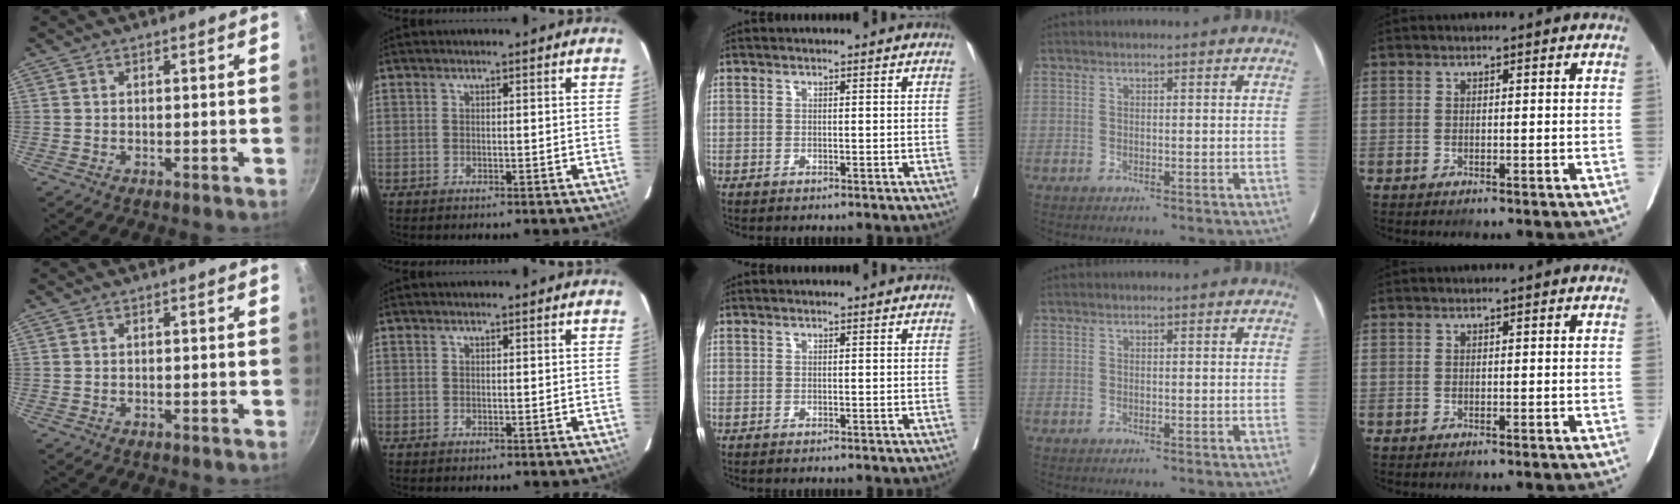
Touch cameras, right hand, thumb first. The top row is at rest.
{}